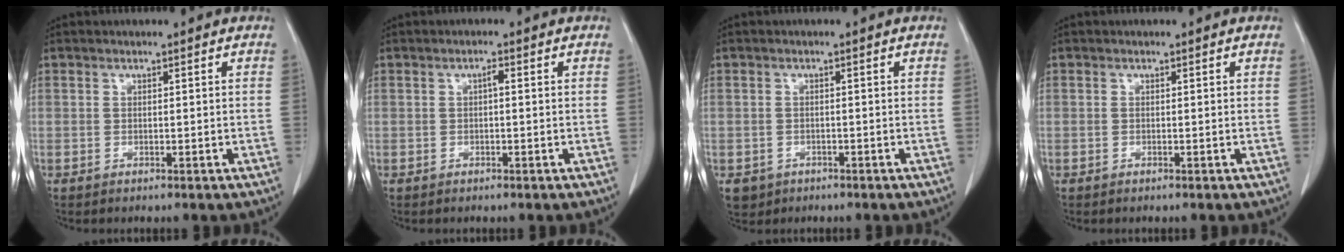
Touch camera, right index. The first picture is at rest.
{"total": 1.0, "force": [0.0, 0.2, 0.9], "torque": [-0.017, 0.003, 0.001]}
{"total": 2.9, "force": [-1.4, 2.5, 0.4], "torque": [-0.006, 0.004, -0.016]}
{"total": 0.0}